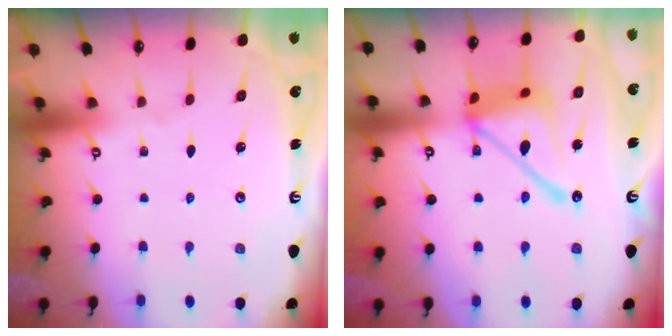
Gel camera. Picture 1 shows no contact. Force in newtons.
{"total": 17.0, "press": 17.0, "slide": 1.5}